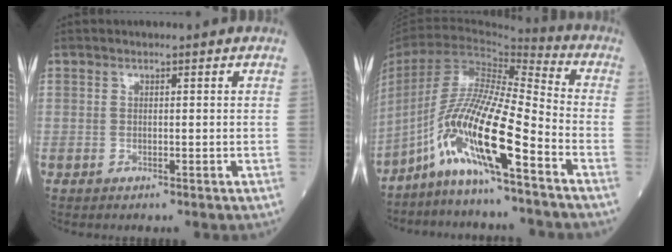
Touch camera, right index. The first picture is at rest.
{"total": 16.7, "force": [-9.2, 1.2, 13.9], "torque": [-0.282, -0.012, -0.174]}